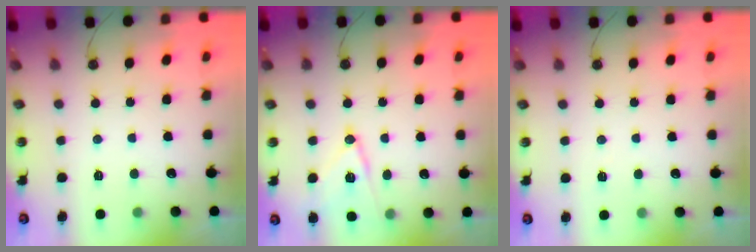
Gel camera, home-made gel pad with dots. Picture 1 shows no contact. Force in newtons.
{"total": 11.6, "press": 11.4, "slide": 1.6}
{"total": 2.0, "press": 0.8, "slide": 1.8}